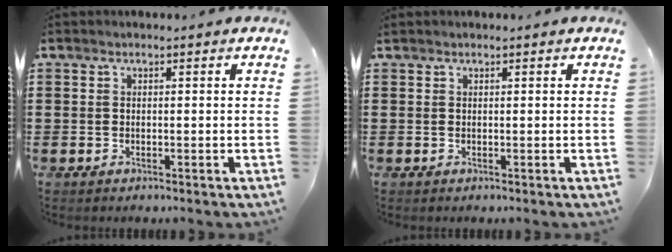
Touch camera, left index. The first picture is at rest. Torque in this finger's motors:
{"motor_torque": [-0.02, 0.00, 0.00, 0.00]}